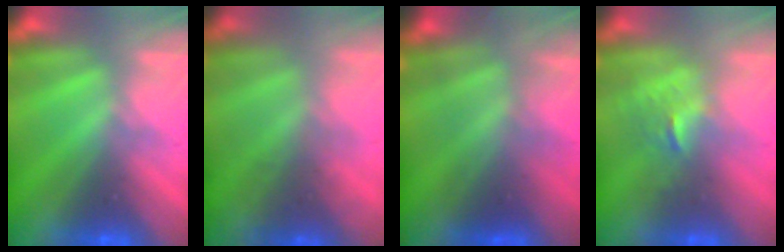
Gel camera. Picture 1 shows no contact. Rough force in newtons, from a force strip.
{"total": 8.0}
{"total": 4.8}
{"total": 2.5}